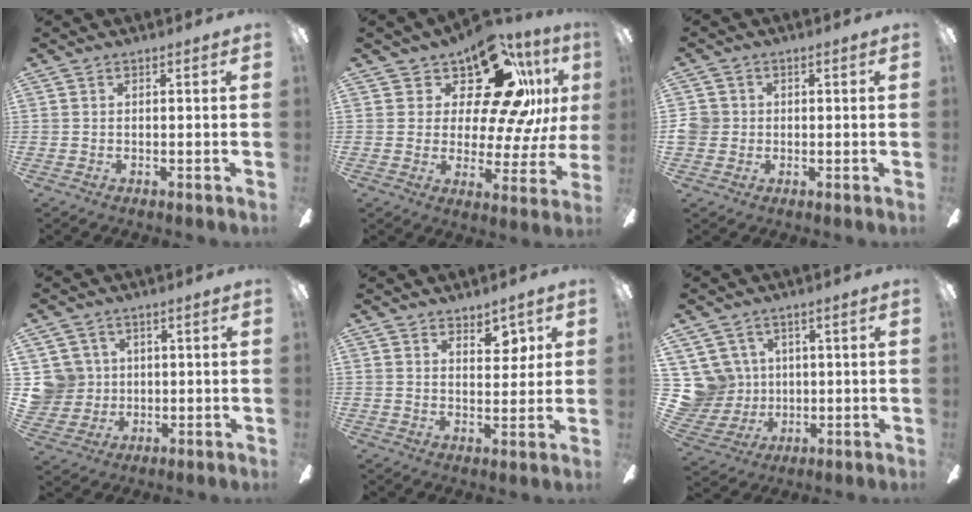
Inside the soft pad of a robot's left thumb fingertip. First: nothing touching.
{"total": 18.6, "force": [11.0, 7.7, 12.9], "torque": [-0.196, -0.076, 0.183]}
{"total": 4.1, "force": [0.0, 3.9, 1.2], "torque": [-0.036, 0.011, -0.001]}
{"total": 7.7, "force": [1.9, 7.5, 0.6], "torque": [-0.041, 0.001, 0.041]}
{"total": 5.5, "force": [3.9, 2.7, 2.8], "torque": [-0.023, -0.017, 0.062]}
{"total": 11.0, "force": [3.0, 10.3, 2.5], "torque": [-0.110, -0.020, 0.064]}